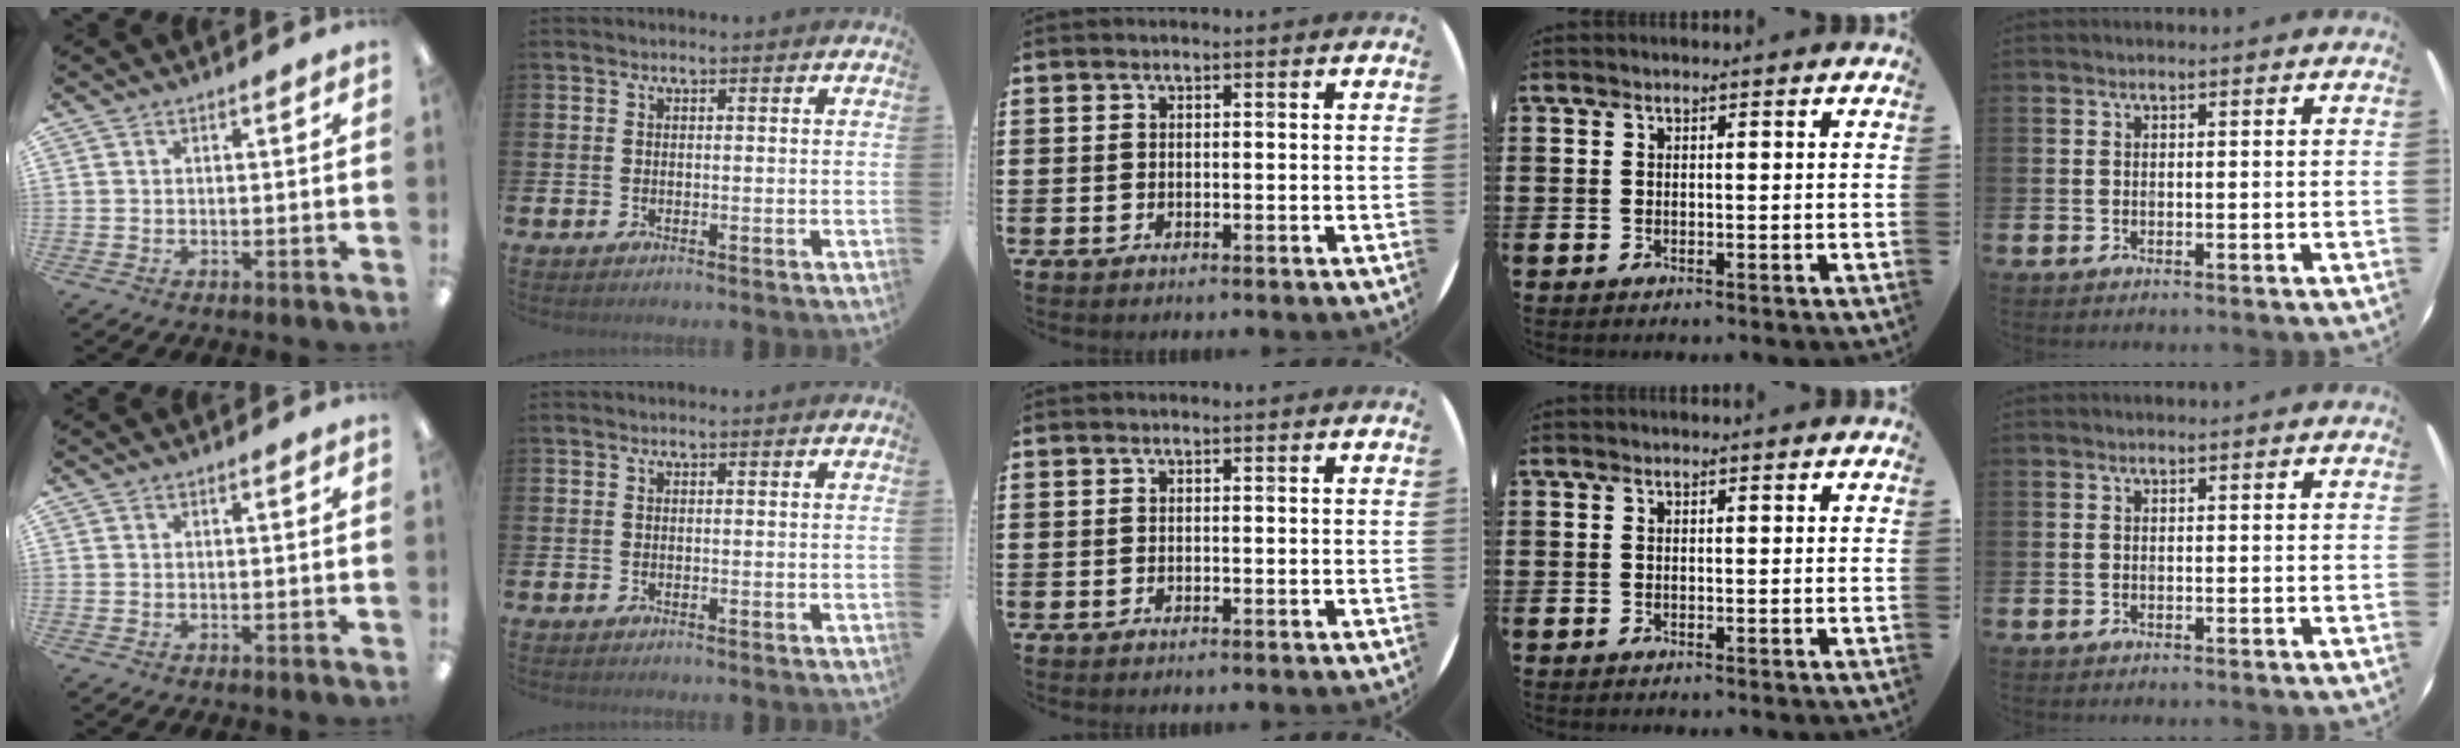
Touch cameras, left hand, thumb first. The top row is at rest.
{}